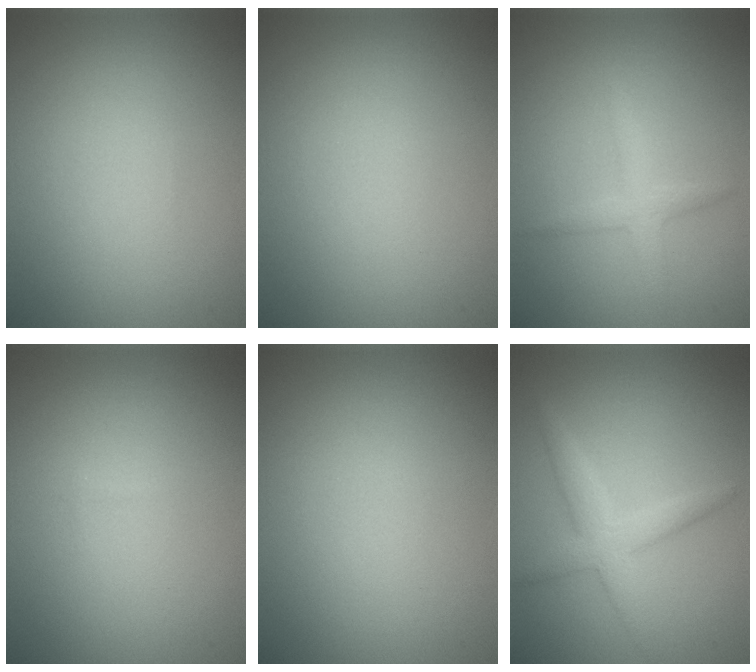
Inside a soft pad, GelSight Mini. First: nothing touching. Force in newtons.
{"total": 0.0}
{"total": 2.0, "press": 2.0, "slide": 0.1}
{"total": 0.0}
{"total": 0.0}
{"total": 3.0, "press": 3.0, "slide": 0.1}